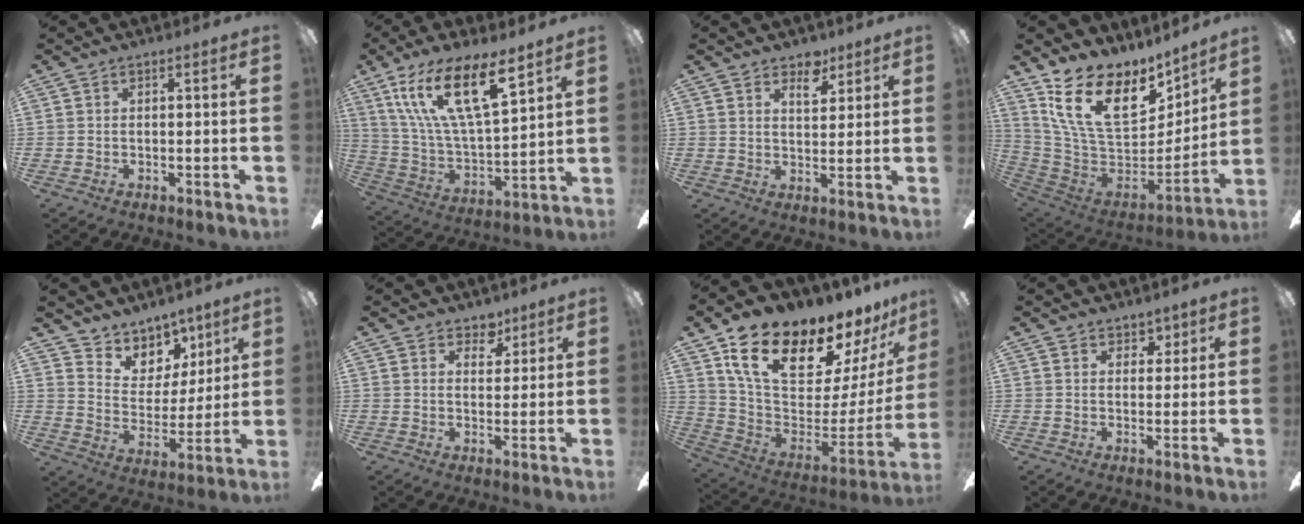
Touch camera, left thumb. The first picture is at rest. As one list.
[{"total": 19.7, "force": [11.9, 6.6, 14.2], "torque": [-0.288, -0.065, 0.199]}, {"total": 5.9, "force": [4.2, 3.4, 2.4], "torque": [-0.012, -0.020, 0.070]}, {"total": 19.9, "force": [11.4, 11.0, 12.0], "torque": [-0.238, -0.078, 0.210]}, {"total": 9.1, "force": [6.9, 5.9, 0.4], "torque": [-0.030, -0.067, 0.138]}, {"total": 5.2, "force": [3.8, 3.4, 1.3], "torque": [-0.007, -0.019, 0.065]}, {"total": 21.7, "force": [16.5, 9.2, 10.7], "torque": [-0.193, -0.104, 0.297]}, {"total": 3.8, "force": [2.6, 2.7, 0.2], "torque": [0.010, -0.010, 0.045]}]